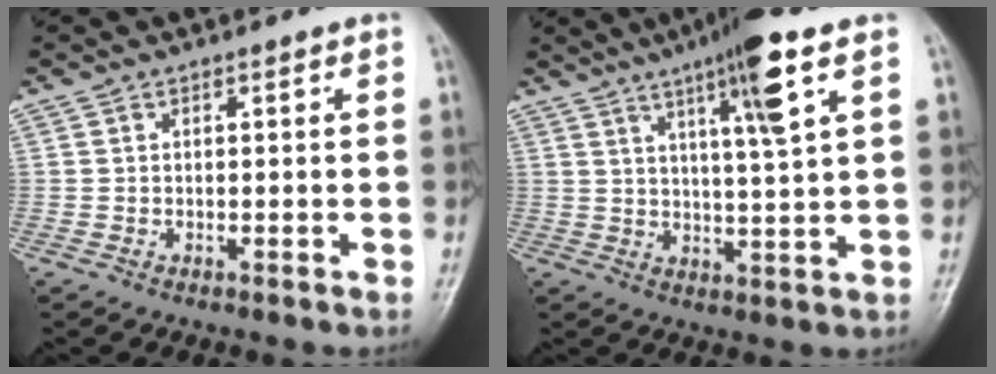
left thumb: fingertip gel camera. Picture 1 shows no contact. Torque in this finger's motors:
{"motor_torque": [1.81, 1.31, 0.83, -1.03, 0.27]}